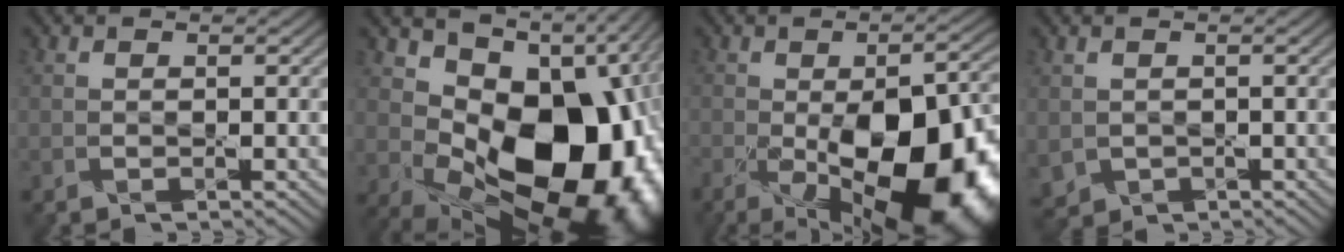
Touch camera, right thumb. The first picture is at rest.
{"total": 19.0, "force": [0.7, 13.1, 13.8], "torque": [-0.176, -0.048, 0.054]}
{"total": 20.4, "force": [-7.1, 10.0, 16.2], "torque": [-0.236, -0.048, -0.086]}
{"total": 2.2, "force": [-0.2, 2.0, 0.8], "torque": [-0.036, -0.017, 0.002]}